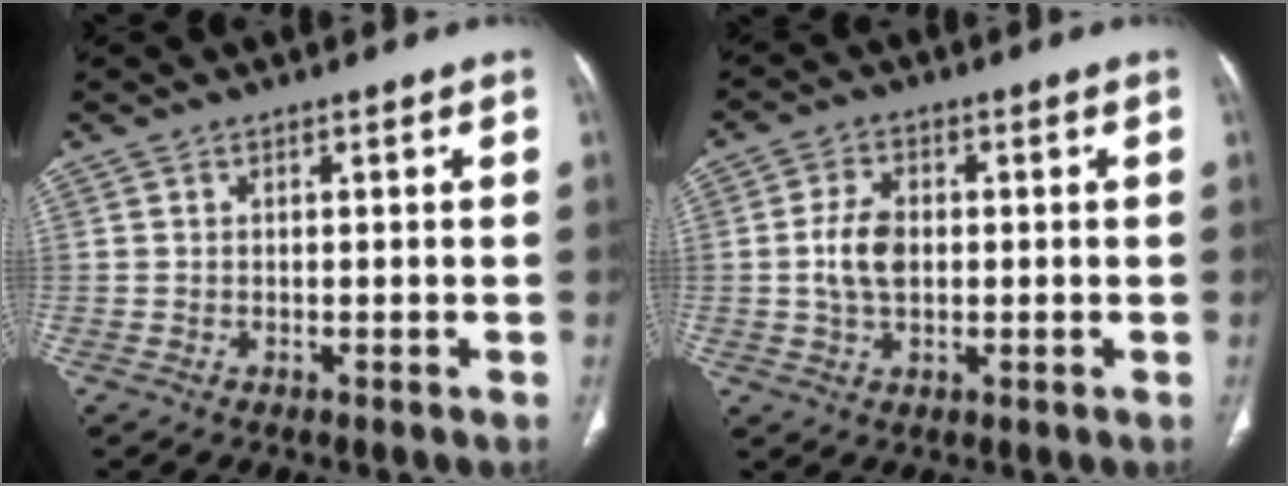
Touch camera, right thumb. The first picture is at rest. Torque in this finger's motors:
{"motor_torque": [0.77, 0.73, 0.87, -0.10, 0.06]}